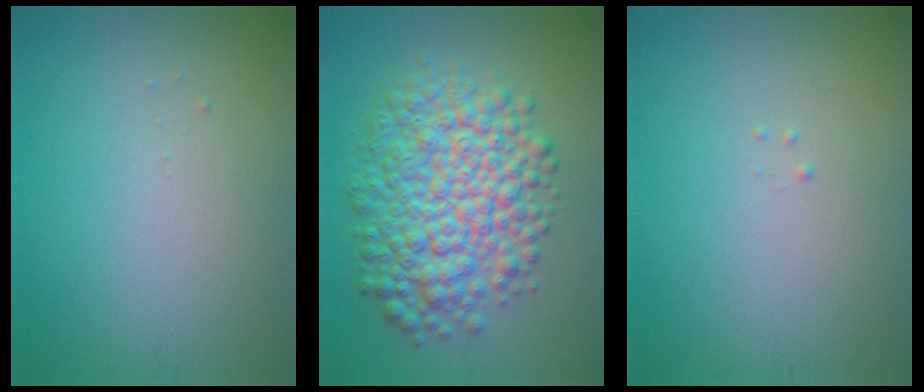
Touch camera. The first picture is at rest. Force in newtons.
{"total": 9.0, "press": 9.0, "slide": 0.1}
{"total": 0.0}